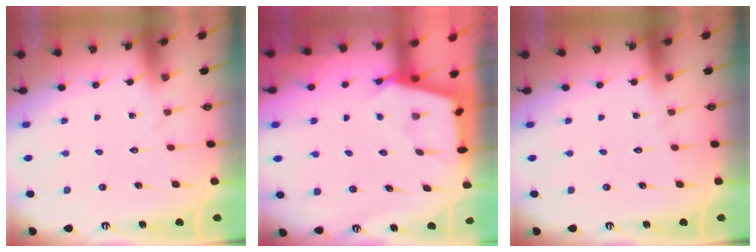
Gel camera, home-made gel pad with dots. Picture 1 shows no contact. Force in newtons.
{"total": 2.6, "press": 2.6, "slide": 0.3}
{"total": 0.0}